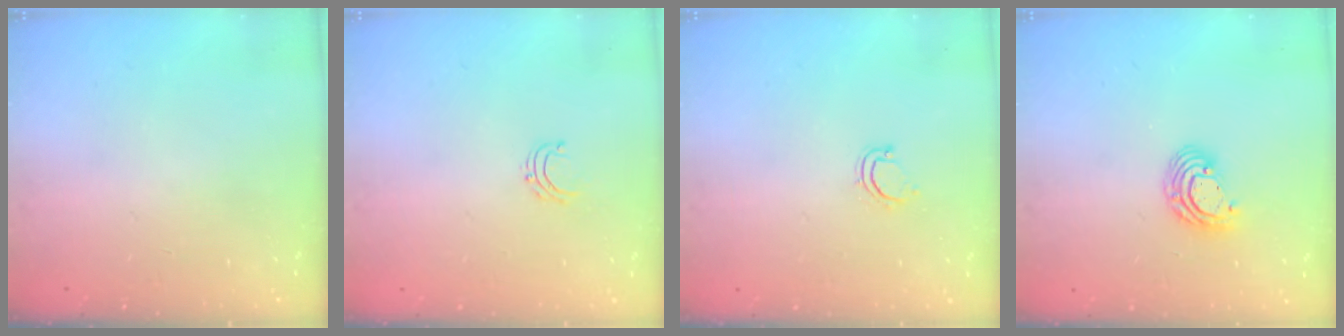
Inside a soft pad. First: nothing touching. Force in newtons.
{"total": 3.7, "press": 3.7, "slide": 0.3}
{"total": 3.4, "press": 3.4, "slide": 0.3}
{"total": 7.6, "press": 7.5, "slide": 1.2}